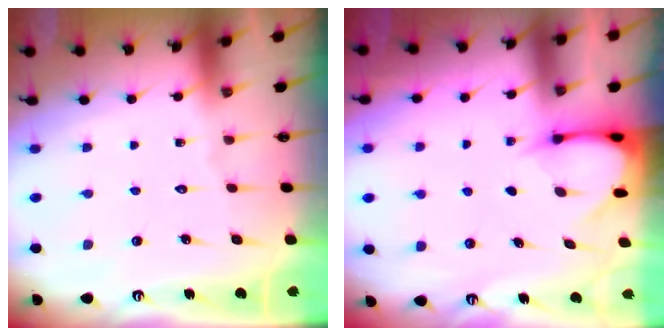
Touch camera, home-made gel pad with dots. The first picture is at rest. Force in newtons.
{"total": 3.5, "press": 3.5, "slide": 0.3}